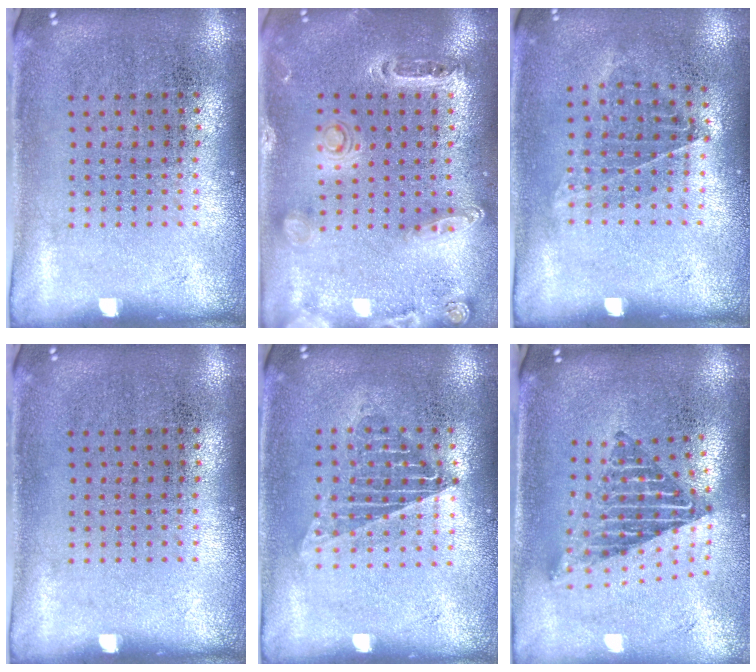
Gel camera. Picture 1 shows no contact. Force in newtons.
{"total": 1.4, "press": 1.4, "slide": 0.2}
{"total": 0.9, "press": 0.8, "slide": 0.5}
{"total": 0.0}
{"total": 1.3, "press": 1.2, "slide": 0.5}
{"total": 2.1, "press": 1.6, "slide": 1.4}